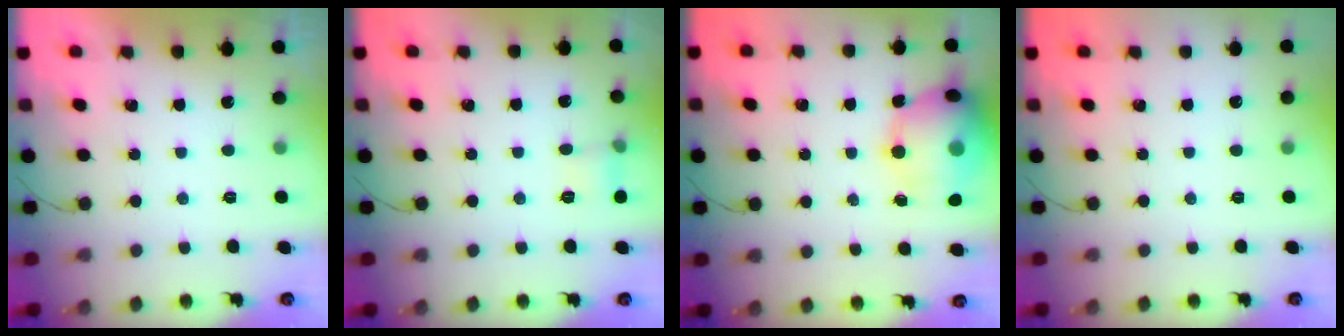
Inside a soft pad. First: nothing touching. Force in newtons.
{"total": 5.8, "press": 5.6, "slide": 1.5}
{"total": 17.3, "press": 17.1, "slide": 2.4}
{"total": 0.0}